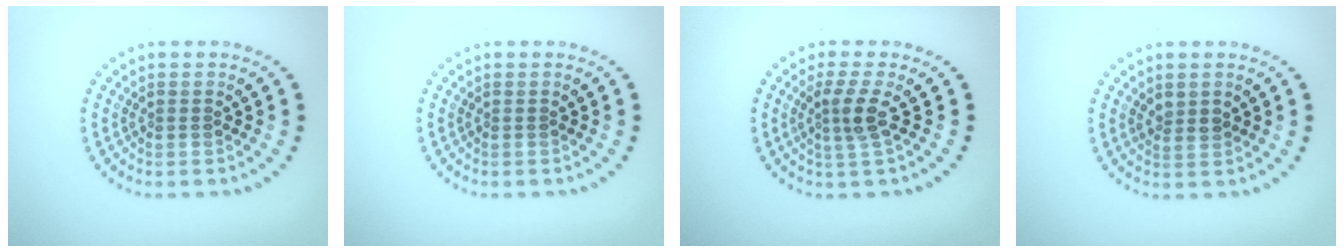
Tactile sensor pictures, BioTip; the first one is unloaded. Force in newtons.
{"total": 0.0}
{"total": 2.4, "press": 1.8, "slide": 1.5}
{"total": 1.4, "press": 1.2, "slide": 0.5}